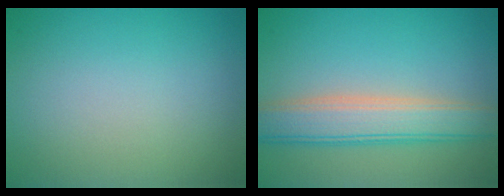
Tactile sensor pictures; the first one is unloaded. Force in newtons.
{"total": 5.3, "press": 5.3, "slide": 0.4}